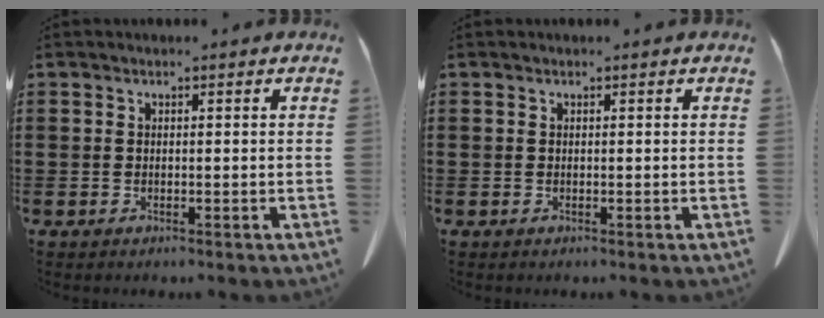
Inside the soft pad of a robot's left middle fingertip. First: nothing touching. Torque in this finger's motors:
{"motor_torque": [-0.06, 0.07, 0.00, -0.01]}